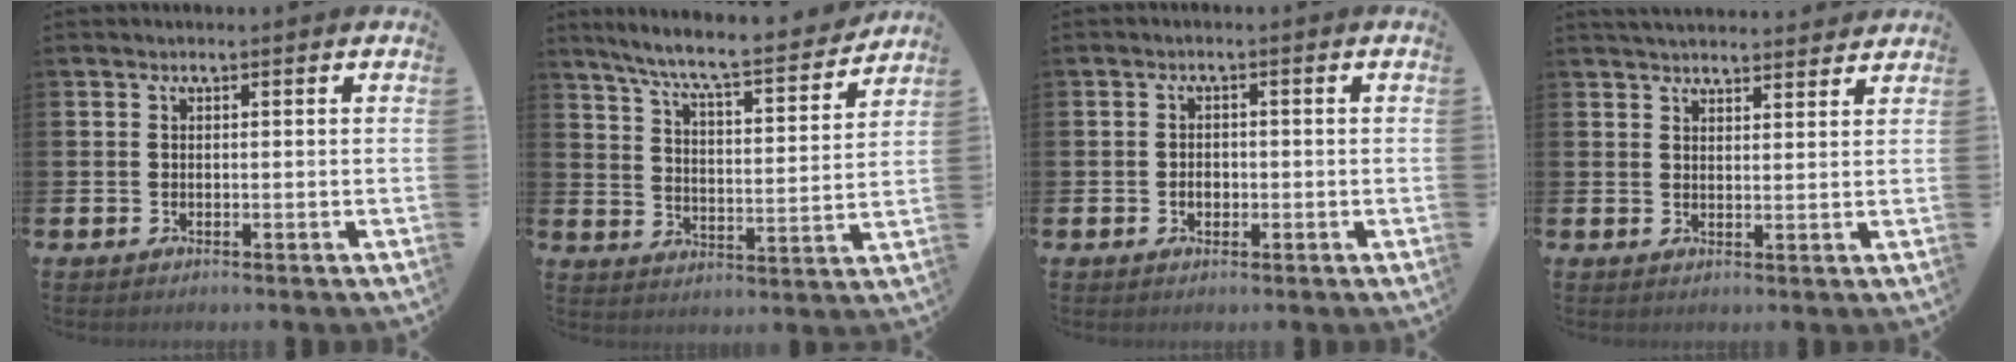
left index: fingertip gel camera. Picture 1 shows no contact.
{"total": 7.9, "force": [7.2, 0.5, 3.3], "torque": [-0.087, -0.056, 0.119]}
{"total": 1.7, "force": [-0.5, 1.3, 1.1], "torque": [-0.009, 0.001, -0.014]}
{"total": 3.6, "force": [3.5, 0.4, 0.3], "torque": [-0.009, -0.018, 0.065]}